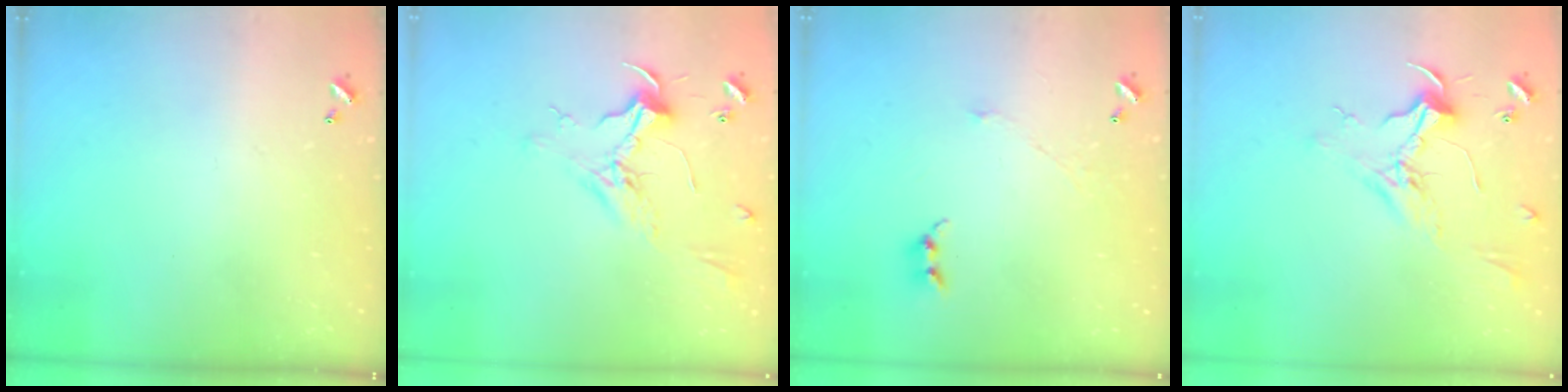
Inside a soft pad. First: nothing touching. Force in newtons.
{"total": 2.3, "press": 2.2, "slide": 0.9}
{"total": 1.1, "press": 1.1, "slide": 0.4}
{"total": 2.4, "press": 2.3, "slide": 0.7}